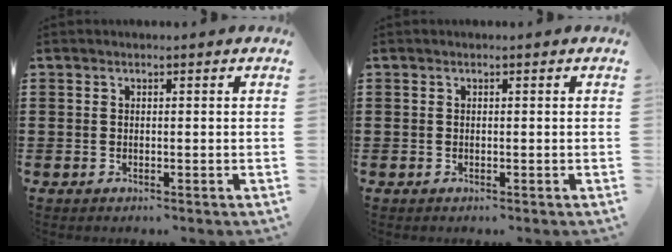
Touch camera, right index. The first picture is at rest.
{"total": 0.0}